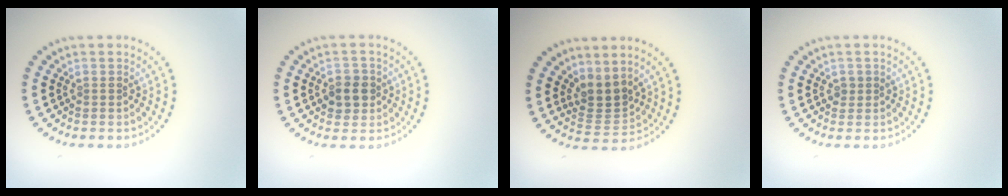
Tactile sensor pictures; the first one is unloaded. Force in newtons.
{"total": 2.4, "press": 2.3, "slide": 0.7}
{"total": 2.8, "press": 2.1, "slide": 1.9}
{"total": 0.8, "press": 0.8, "slide": 0.3}